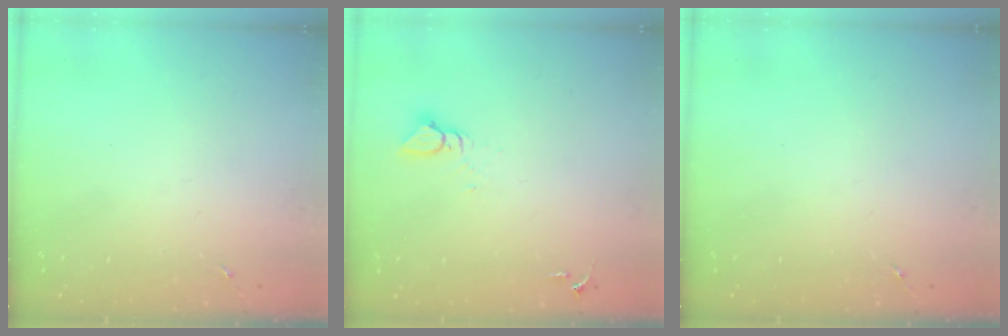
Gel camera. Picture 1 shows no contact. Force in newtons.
{"total": 3.9, "press": 3.8, "slide": 0.5}
{"total": 0.0}